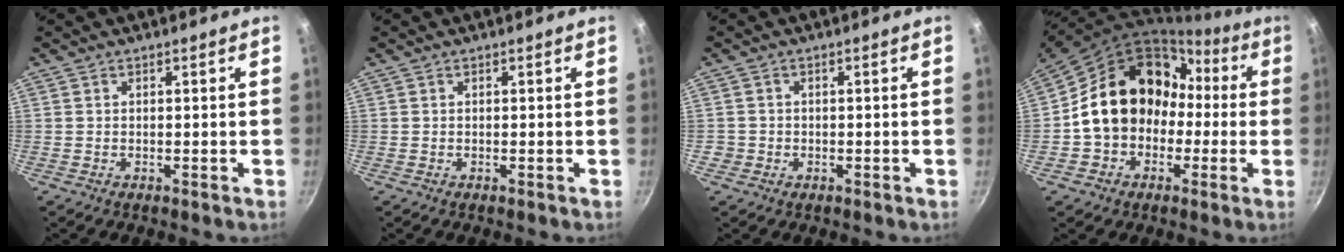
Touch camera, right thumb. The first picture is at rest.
{"total": 0.0}
{"total": 1.7, "force": [-0.5, 1.5, 0.3], "torque": [0.002, 0.010, -0.006]}
{"total": 19.0, "force": [-0.4, 15.4, 11.0], "torque": [-0.160, 0.074, -0.003]}